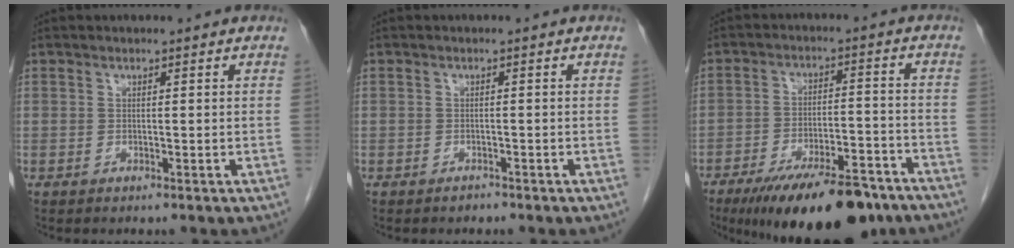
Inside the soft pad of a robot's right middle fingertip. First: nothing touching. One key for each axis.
{"total": 0.8, "fx": -0.7, "fy": 0.4, "fz": 0.0, "tx": 0.000, "ty": 0.000, "tz": -0.012}
{"total": 17.6, "fx": -13.4, "fy": 4.5, "fz": 10.5, "tx": -0.133, "ty": 0.000, "tz": -0.208}